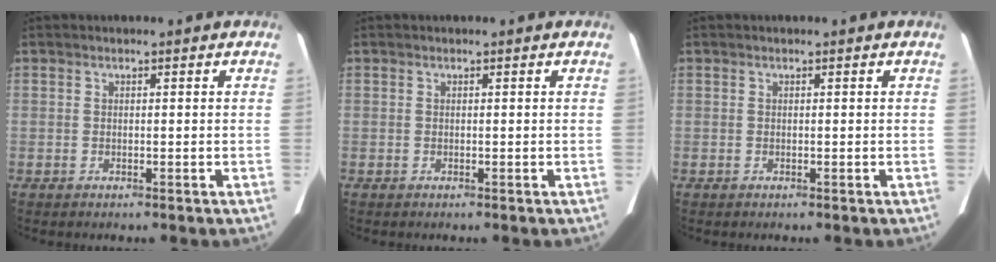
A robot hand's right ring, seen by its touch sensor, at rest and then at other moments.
{"total": 0.0}
{"total": 0.0}